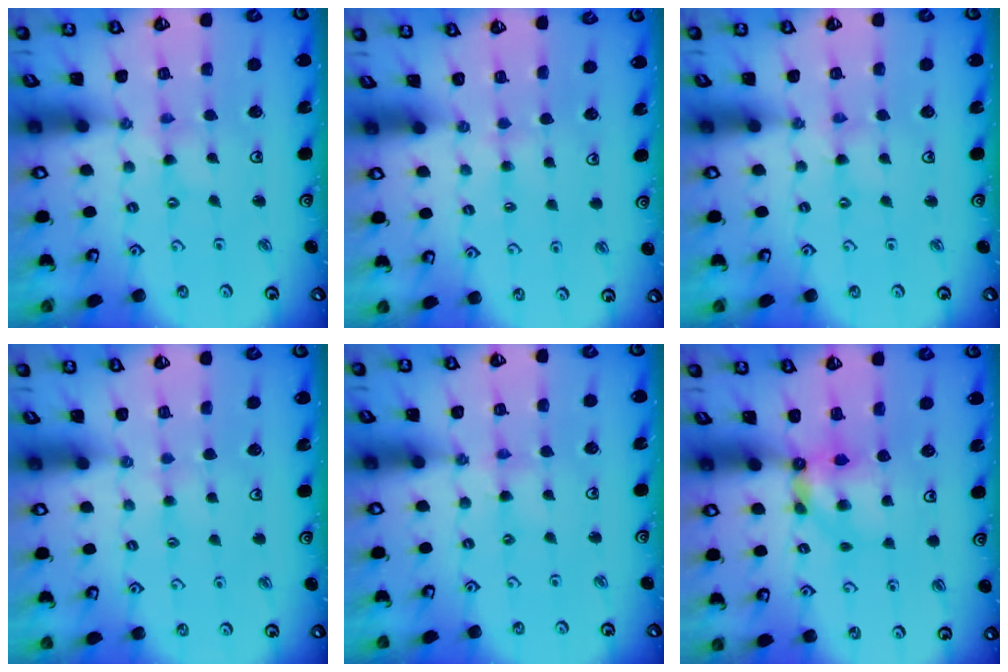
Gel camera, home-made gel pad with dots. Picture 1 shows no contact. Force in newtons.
{"total": 2.3, "press": 2.2, "slide": 0.4}
{"total": 1.7, "press": 1.7, "slide": 0.3}
{"total": 2.0, "press": 1.9, "slide": 0.4}
{"total": 3.0, "press": 2.9, "slide": 0.4}
{"total": 7.3, "press": 7.2, "slide": 0.4}